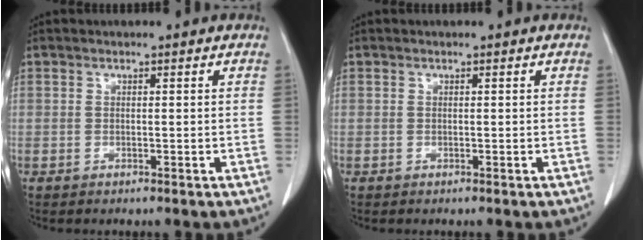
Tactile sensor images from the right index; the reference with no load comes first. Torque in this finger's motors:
{"motor_torque": [0.00, 0.00, 0.00, 0.00]}